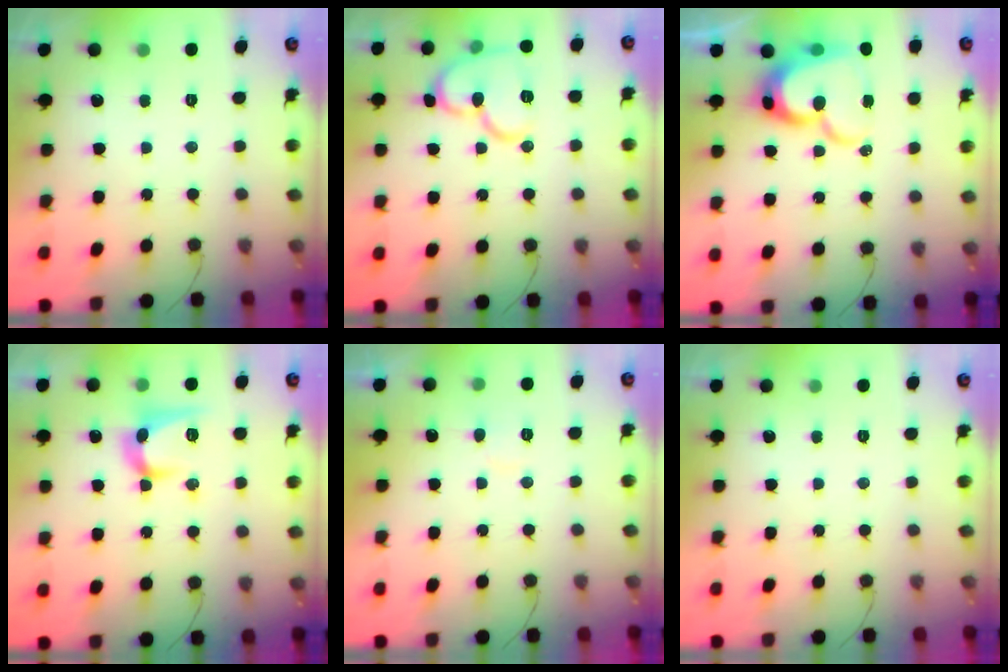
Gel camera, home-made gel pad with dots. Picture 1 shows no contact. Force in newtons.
{"total": 12.4, "press": 12.4, "slide": 0.5}
{"total": 16.2, "press": 16.2, "slide": 1.5}
{"total": 11.1, "press": 11.1, "slide": 0.6}
{"total": 4.7, "press": 4.6, "slide": 0.5}
{"total": 0.0}